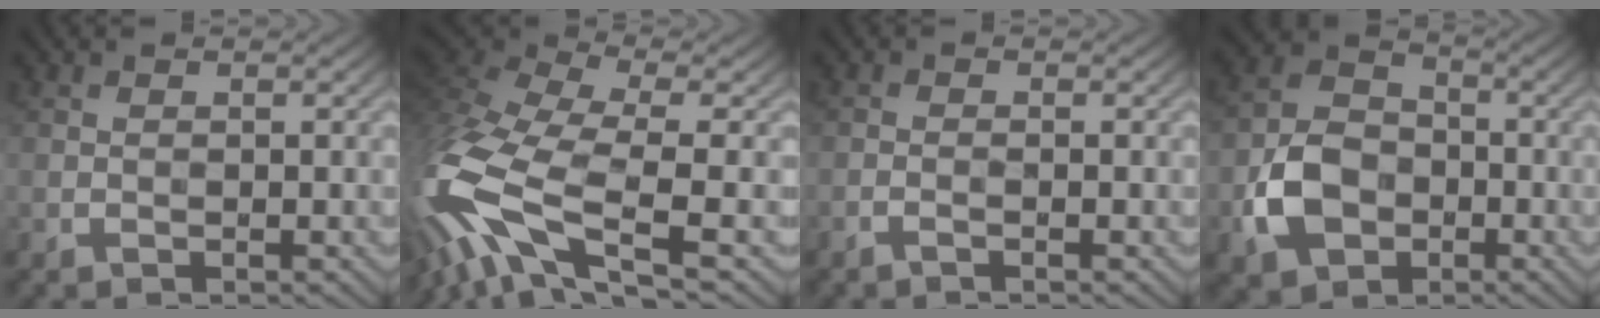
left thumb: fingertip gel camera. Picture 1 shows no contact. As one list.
[{"total": 15.3, "force": [-5.6, 6.3, 12.7], "torque": [-0.320, -0.019, -0.109]}, {"total": 0.9, "force": [-0.6, 0.0, 0.6], "torque": [-0.011, 0.004, -0.017]}, {"total": 8.4, "force": [-3.0, 6.3, 4.8], "torque": [-0.102, -0.008, -0.066]}]